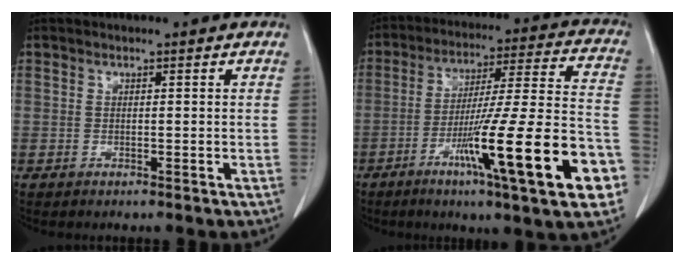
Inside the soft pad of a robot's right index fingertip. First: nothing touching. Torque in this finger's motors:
{"motor_torque": [1.64, -0.50, 0.89, 0.21]}